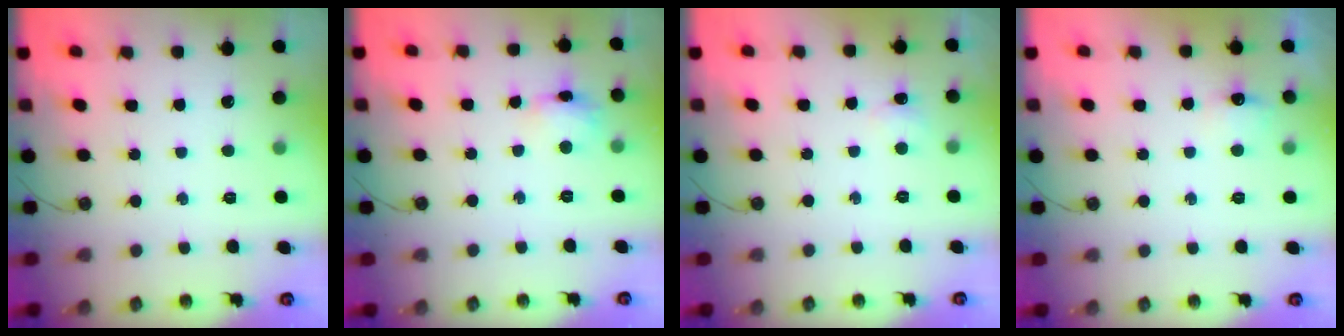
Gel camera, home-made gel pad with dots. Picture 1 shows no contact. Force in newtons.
{"total": 7.6, "press": 7.6, "slide": 0.6}
{"total": 3.9, "press": 3.8, "slide": 0.7}
{"total": 5.9, "press": 5.8, "slide": 1.0}